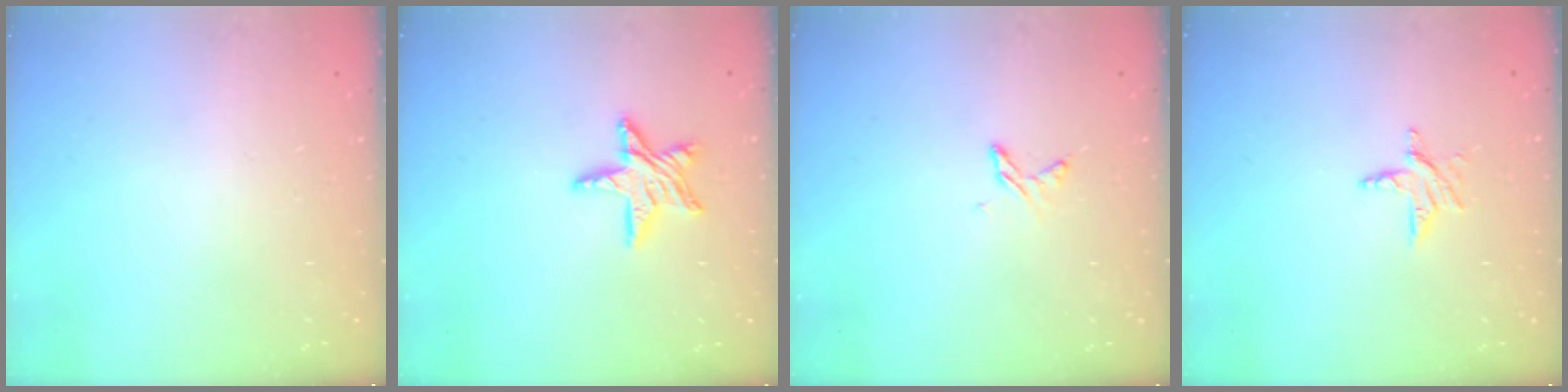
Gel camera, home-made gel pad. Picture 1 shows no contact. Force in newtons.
{"total": 10.4, "press": 10.4, "slide": 0.8}
{"total": 4.2, "press": 4.1, "slide": 0.4}
{"total": 5.7, "press": 5.7, "slide": 0.5}